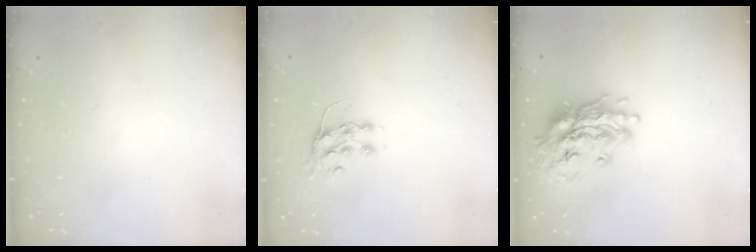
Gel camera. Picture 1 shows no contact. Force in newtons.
{"total": 7.6, "press": 7.5, "slide": 0.9}
{"total": 16.5, "press": 16.4, "slide": 1.9}